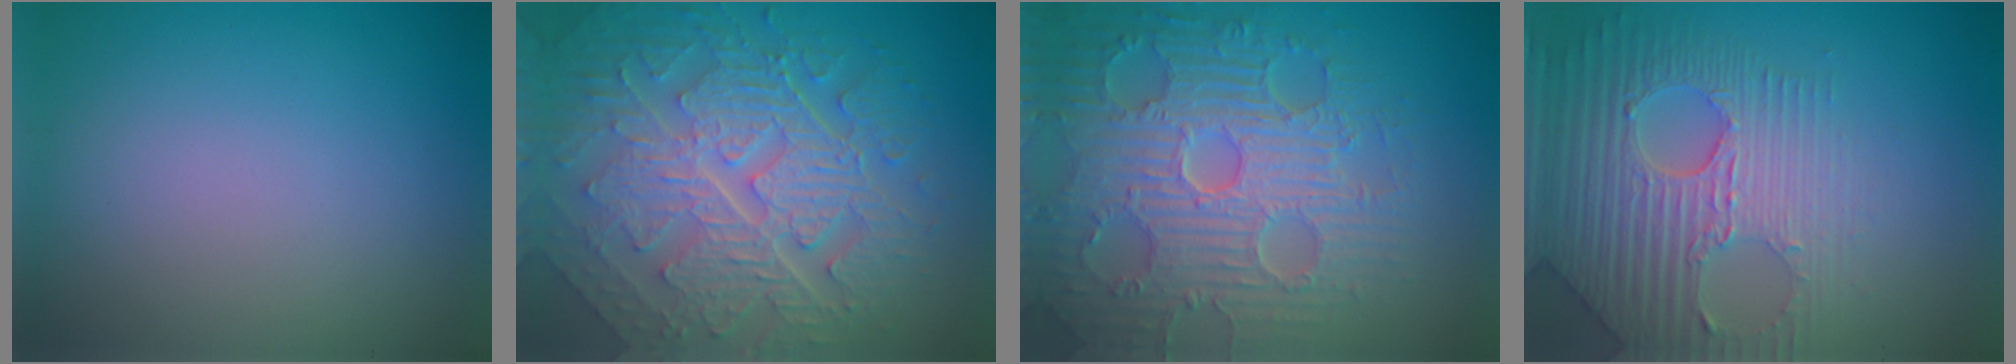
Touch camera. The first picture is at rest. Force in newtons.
{"total": 10.0, "press": 6.8, "slide": 7.3}
{"total": 8.9, "press": 6.5, "slide": 6.0}
{"total": 7.0, "press": 5.2, "slide": 4.6}